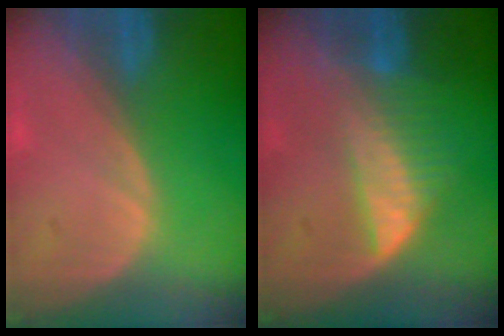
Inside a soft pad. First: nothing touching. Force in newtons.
{"total": 6.5, "press": 5.8, "slide": 2.9}